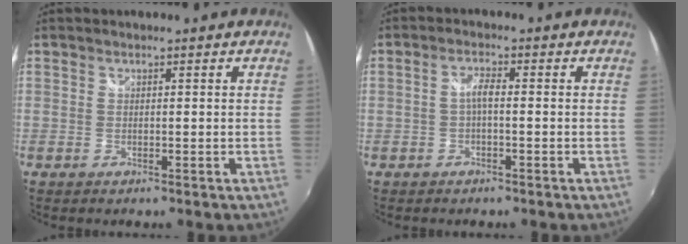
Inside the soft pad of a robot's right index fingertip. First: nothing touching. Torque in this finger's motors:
{"motor_torque": [0.60, -0.16, 0.30, 0.05]}